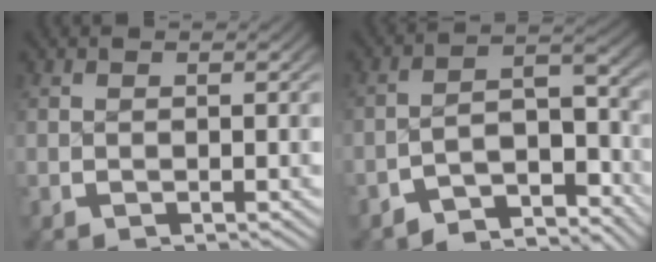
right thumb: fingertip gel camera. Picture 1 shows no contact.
{"total": 7.2, "force": [-4.9, 3.3, 4.2], "torque": [-0.064, -0.019, -0.080]}